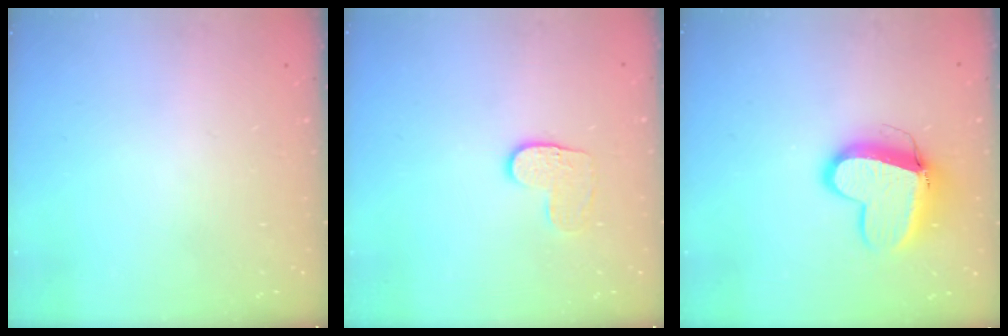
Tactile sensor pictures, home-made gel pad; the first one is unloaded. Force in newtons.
{"total": 5.5, "press": 5.5, "slide": 0.4}
{"total": 12.4, "press": 12.3, "slide": 1.7}